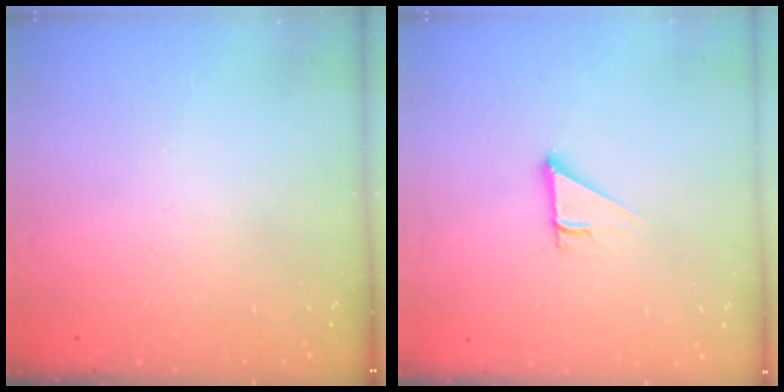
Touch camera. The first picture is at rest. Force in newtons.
{"total": 2.5, "press": 2.5, "slide": 0.2}